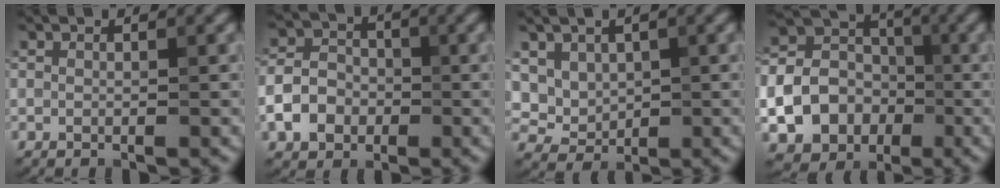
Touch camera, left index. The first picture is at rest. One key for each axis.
{"total": 4.0, "fx": -1.5, "fy": 3.1, "fz": 2.0, "tx": -0.044, "ty": 0.008, "tz": -0.034}
{"total": 3.4, "fx": 1.3, "fy": 2.7, "fz": 1.7, "tx": -0.044, "ty": -0.001, "tz": 0.037}
{"total": 18.6, "fx": -5.1, "fy": 17.0, "fz": 5.8, "tx": -0.160, "ty": -0.024, "tz": -0.111}